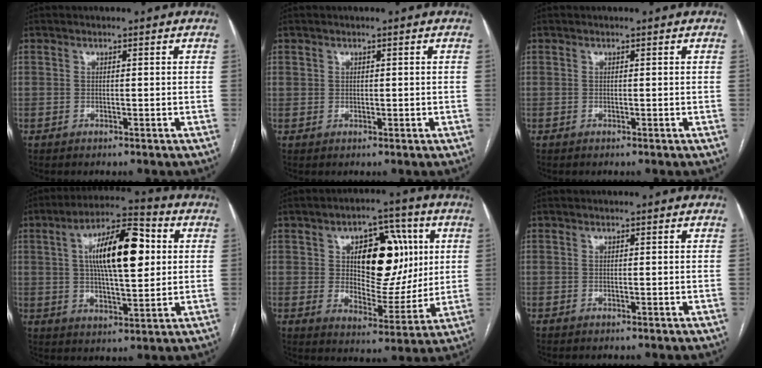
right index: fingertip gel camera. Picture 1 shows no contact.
{"total": 1.0, "force": [0.4, 0.9, 0.1], "torque": [0.008, 0.002, 0.006]}
{"total": 0.0}
{"total": 14.0, "force": [2.8, 4.2, 13.0], "torque": [-0.226, 0.026, 0.041]}
{"total": 15.0, "force": [3.6, 8.1, 12.1], "torque": [-0.175, 0.022, 0.066]}
{"total": 0.0}